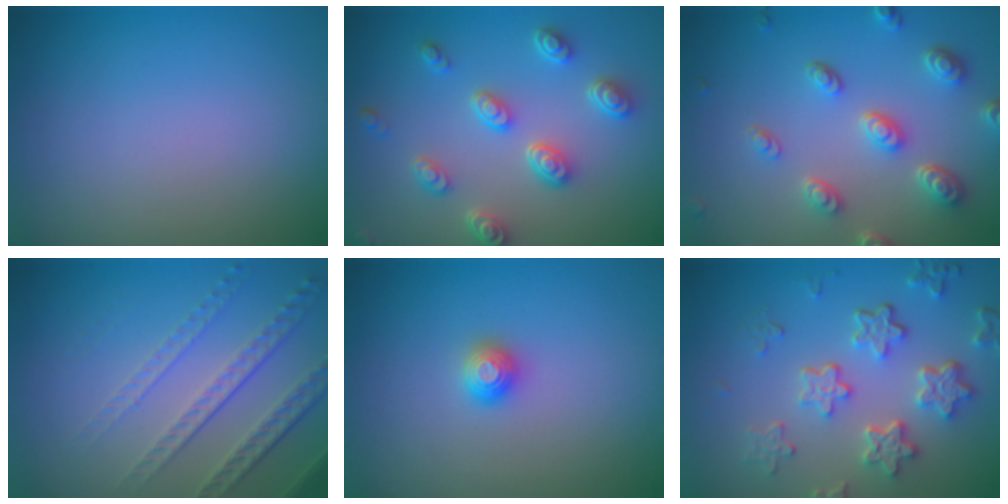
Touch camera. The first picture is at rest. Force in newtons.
{"total": 4.5, "press": 3.7, "slide": 2.6}
{"total": 4.8, "press": 3.7, "slide": 3.1}
{"total": 4.9, "press": 3.2, "slide": 3.7}
{"total": 1.2, "press": 1.2, "slide": 0.2}
{"total": 5.2, "press": 4.1, "slide": 3.2}